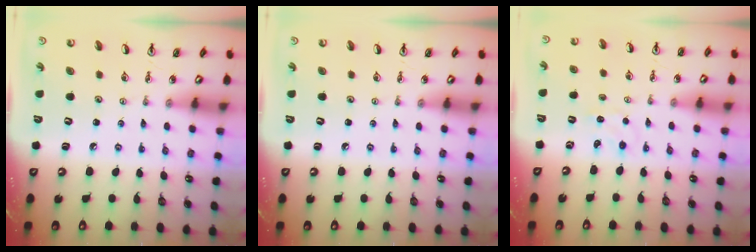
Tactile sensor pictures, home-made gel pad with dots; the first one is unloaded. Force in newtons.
{"total": 0.0}
{"total": 1.5, "press": 1.4, "slide": 0.3}